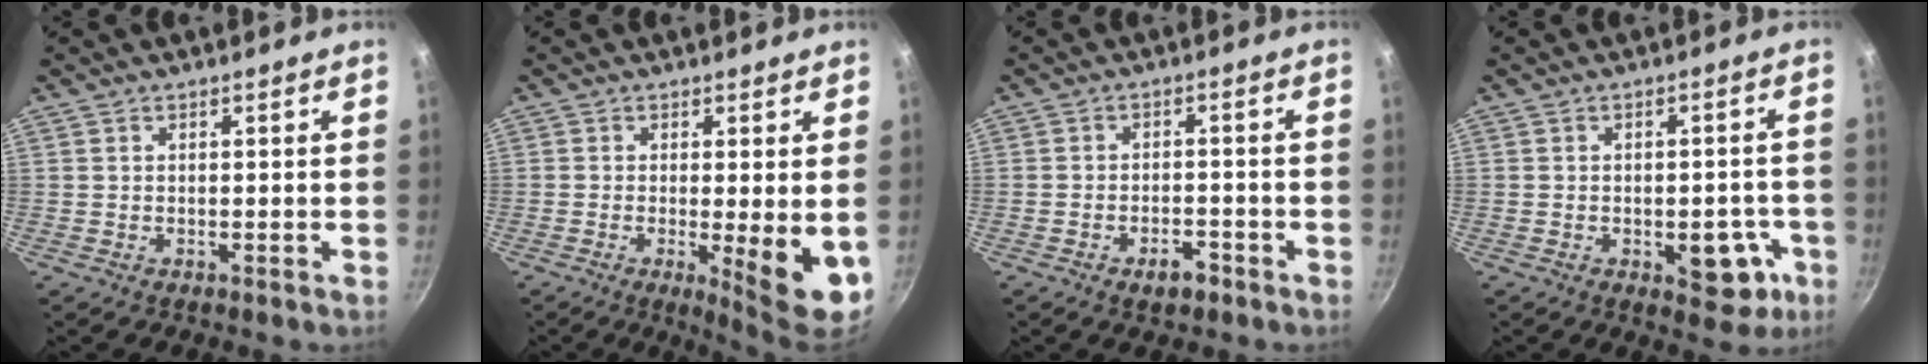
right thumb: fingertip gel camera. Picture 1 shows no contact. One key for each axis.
{"total": 8.4, "fx": -1.2, "fy": 1.5, "fz": 8.2, "tx": -0.106, "ty": -0.013, "tz": -0.008}
{"total": 4.0, "fx": -2.4, "fy": 2.0, "fz": 2.4, "tx": -0.026, "ty": 0.019, "tz": -0.035}
{"total": 8.9, "fx": -3.0, "fy": 4.9, "fz": 6.8, "tx": -0.046, "ty": 0.015, "tz": -0.033}